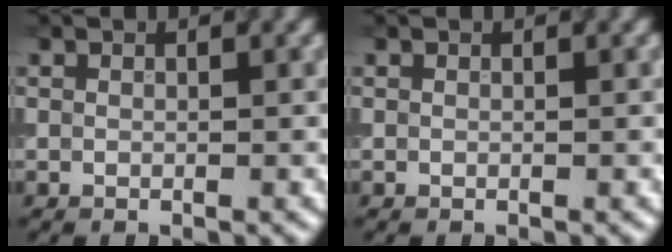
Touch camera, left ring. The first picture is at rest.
{"total": 0.0}